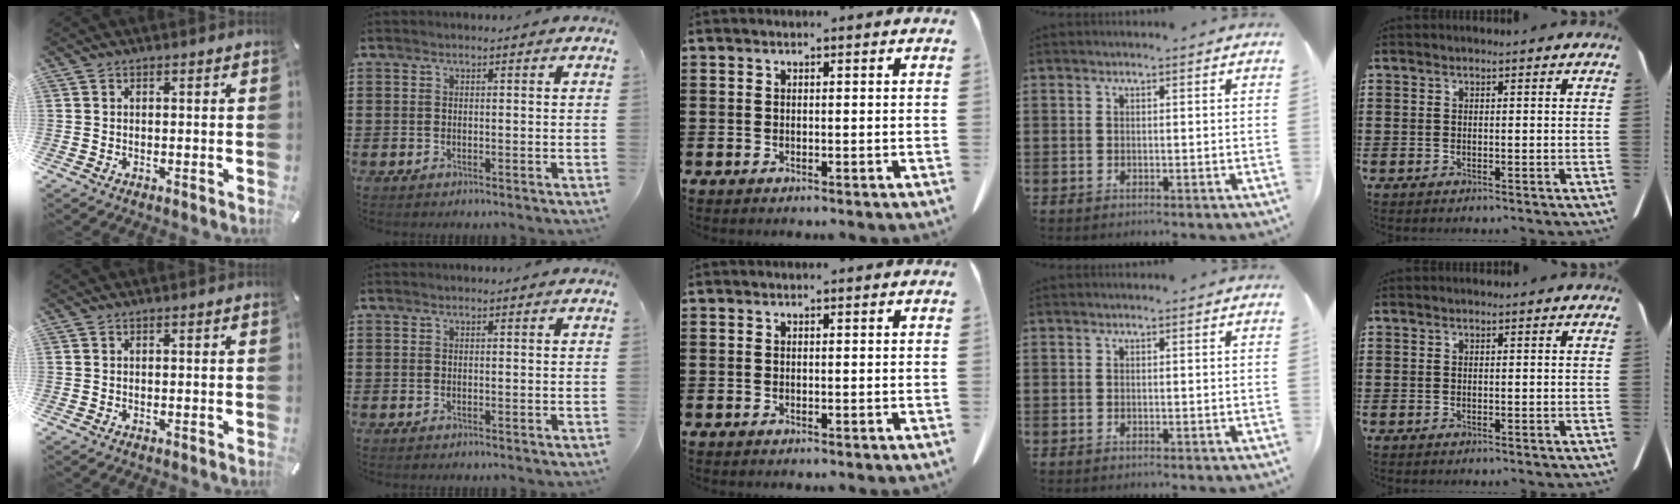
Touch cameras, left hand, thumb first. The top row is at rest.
{}